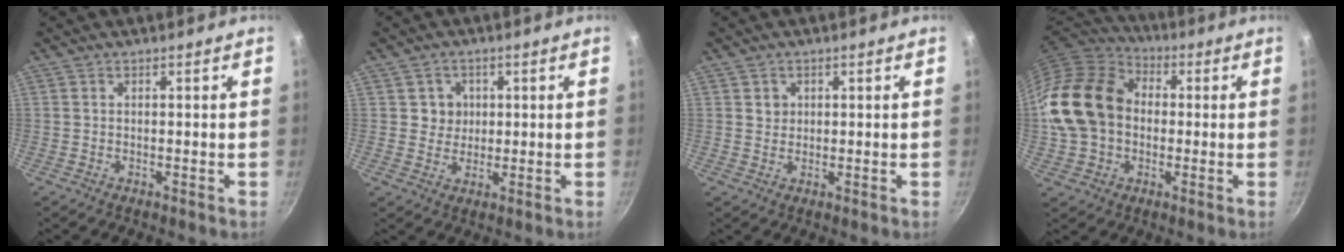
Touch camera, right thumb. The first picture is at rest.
{"total": 4.0, "force": [0.9, 3.8, 0.8], "torque": [0.015, 0.000, 0.012]}
{"total": 1.9, "force": [0.6, 1.8, 0.4], "torque": [0.002, 0.002, 0.008]}
{"total": 18.6, "force": [0.6, 14.4, 11.9], "torque": [-0.212, 0.034, 0.004]}